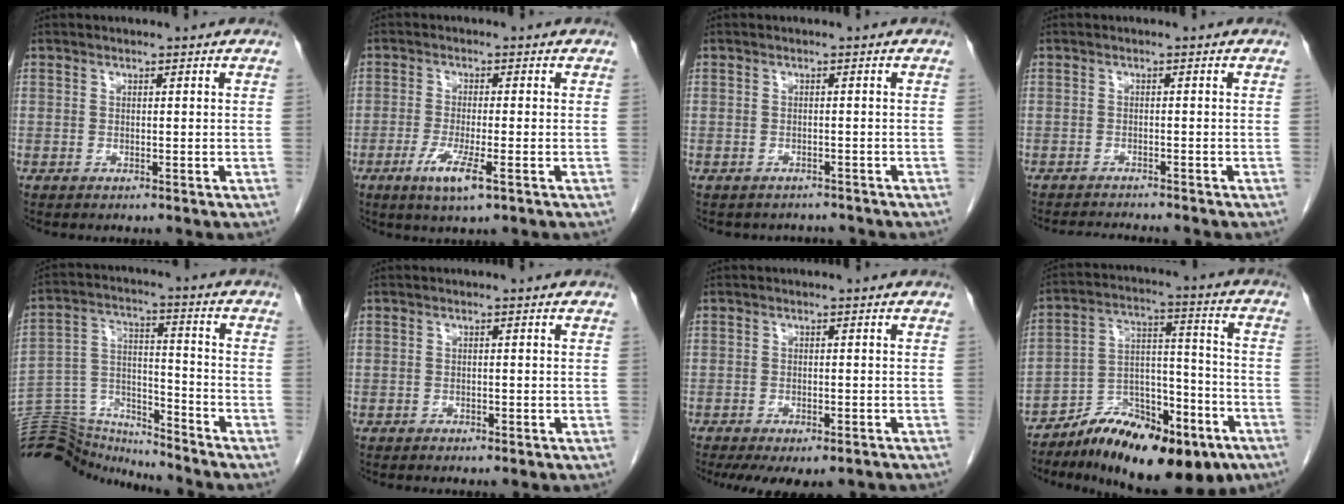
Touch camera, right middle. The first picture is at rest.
{"total": 5.3, "force": [-2.5, 0.3, 4.7], "torque": [-0.097, -0.016, -0.044]}
{"total": 3.8, "force": [-3.5, 1.6, 0.2], "torque": [-0.008, 0.002, -0.042]}
{"total": 4.5, "force": [-4.3, -0.2, 1.2], "torque": [-0.017, -0.015, -0.065]}
{"total": 16.6, "force": [-16.3, 2.3, 2.2], "torque": [-0.052, 0.042, -0.271]}
{"total": 1.0, "force": [-0.7, 0.4, 0.6], "torque": [-0.015, -0.003, -0.006]}
{"total": 10.0, "force": [-7.5, 3.8, 5.4], "torque": [-0.093, -0.009, -0.098]}
{"total": 19.4, "force": [-13.1, 6.7, 12.7], "torque": [-0.171, 0.026, -0.206]}